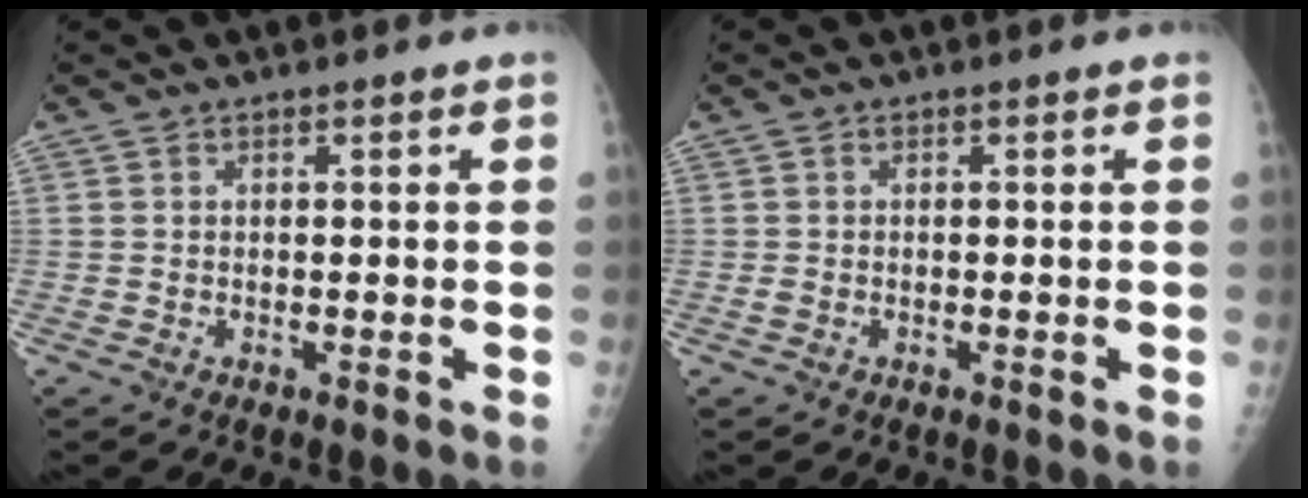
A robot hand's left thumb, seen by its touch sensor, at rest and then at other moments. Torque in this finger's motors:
{"motor_torque": [-0.30, 0.16, -0.09, -0.05, 0.00]}